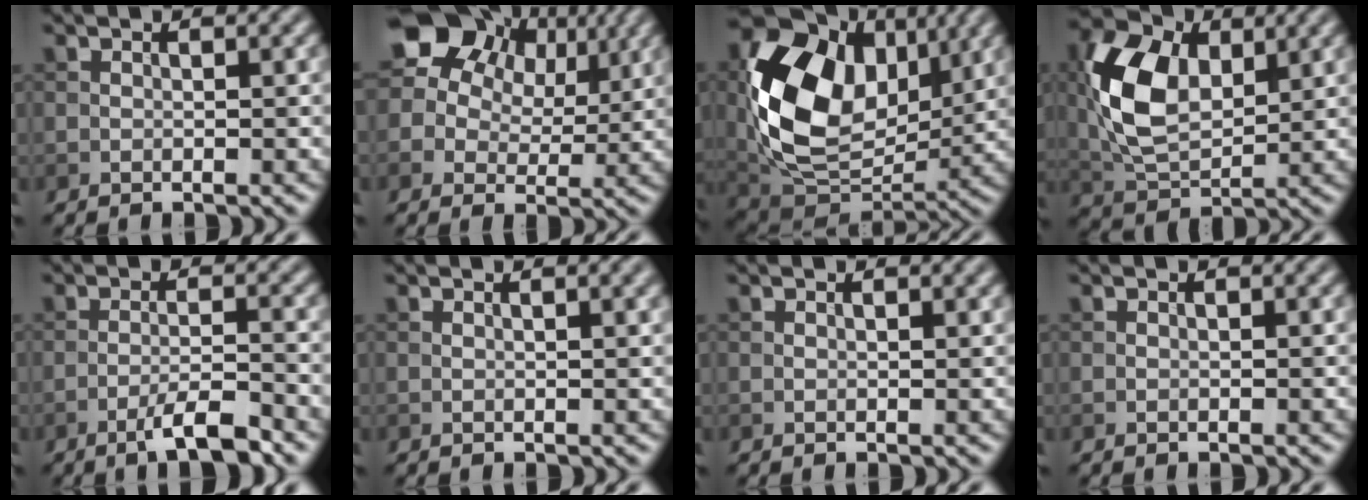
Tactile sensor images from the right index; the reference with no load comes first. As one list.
[{"total": 12.3, "force": [6.0, 8.2, 6.9], "torque": [-0.127, 0.034, 0.086]}, {"total": 14.4, "force": [3.0, 10.1, 9.8], "torque": [-0.182, 0.002, 0.053]}, {"total": 8.9, "force": [1.9, 5.7, 6.6], "torque": [-0.147, 0.005, 0.034]}, {"total": 4.0, "force": [-2.6, 0.5, 3.0], "torque": [-0.050, 0.005, -0.052]}, {"total": 1.7, "force": [0.9, 0.5, 1.3], "torque": [-0.015, 0.002, 0.007]}, {"total": 0.6, "force": [0.5, 0.1, 0.3], "torque": [-0.004, 0.000, 0.008]}, {"total": 0.0}]